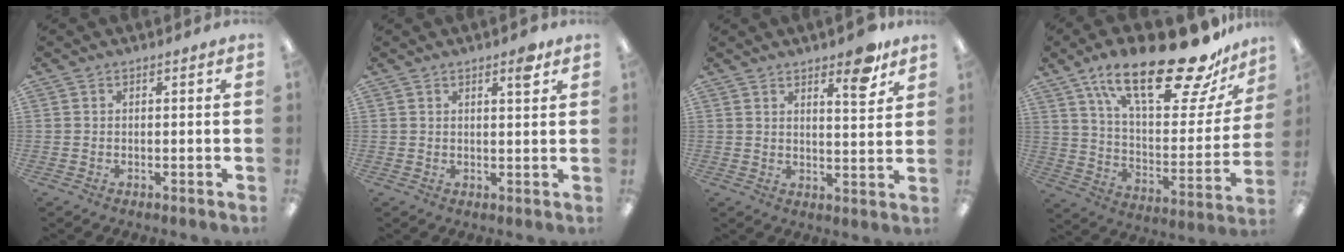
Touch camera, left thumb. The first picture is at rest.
{"total": 3.3, "force": [2.4, 0.7, 2.3], "torque": [-0.026, -0.009, 0.035]}
{"total": 7.3, "force": [5.4, 2.0, 4.4], "torque": [-0.045, -0.037, 0.084]}
{"total": 26.7, "force": [17.9, 8.7, 17.7], "torque": [-0.272, -0.111, 0.298]}